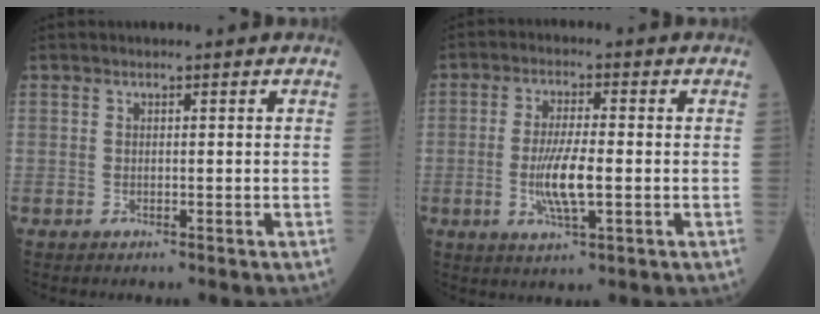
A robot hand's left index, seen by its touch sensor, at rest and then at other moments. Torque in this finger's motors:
{"motor_torque": [1.13, 0.31, 0.24, 0.06]}